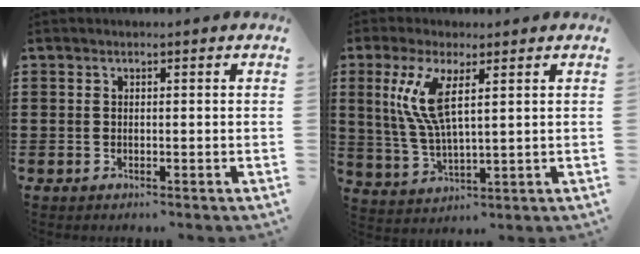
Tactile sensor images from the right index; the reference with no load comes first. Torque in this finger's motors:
{"motor_torque": [1.54, 0.52, 0.78, 0.21]}